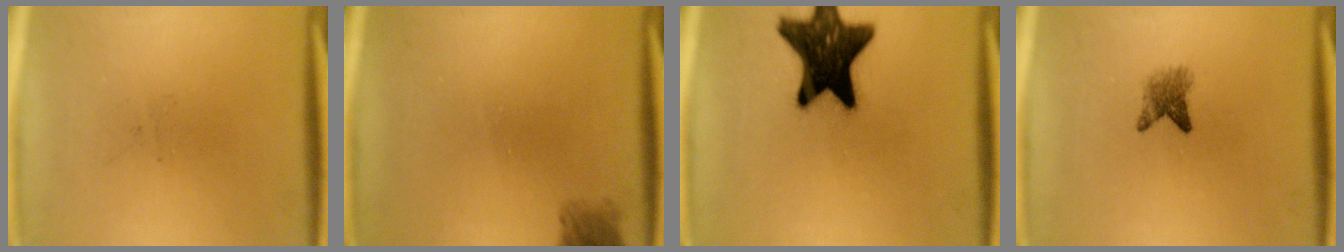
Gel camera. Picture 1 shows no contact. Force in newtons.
{"total": 2.1}
{"total": 18.2}
{"total": 2.7}